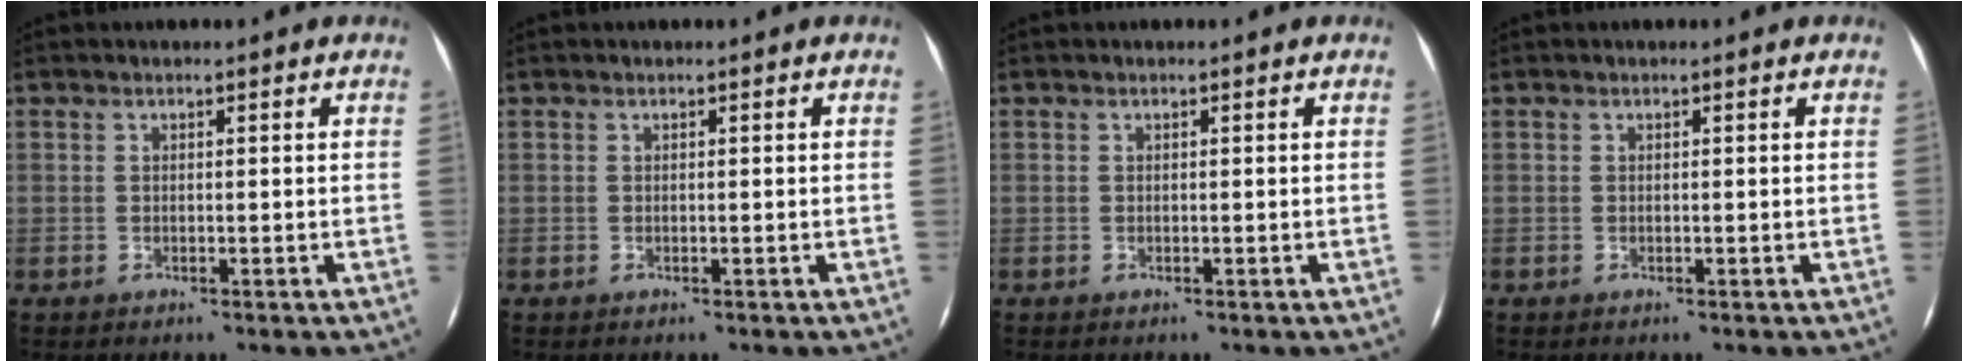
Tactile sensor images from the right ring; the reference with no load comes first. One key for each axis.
{"total": 0.0}
{"total": 0.0}
{"total": 0.0}